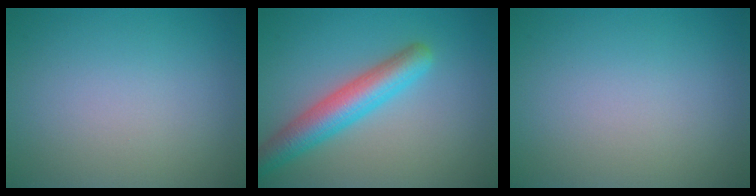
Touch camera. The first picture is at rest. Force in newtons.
{"total": 5.2, "press": 5.2, "slide": 0.1}
{"total": 0.0}